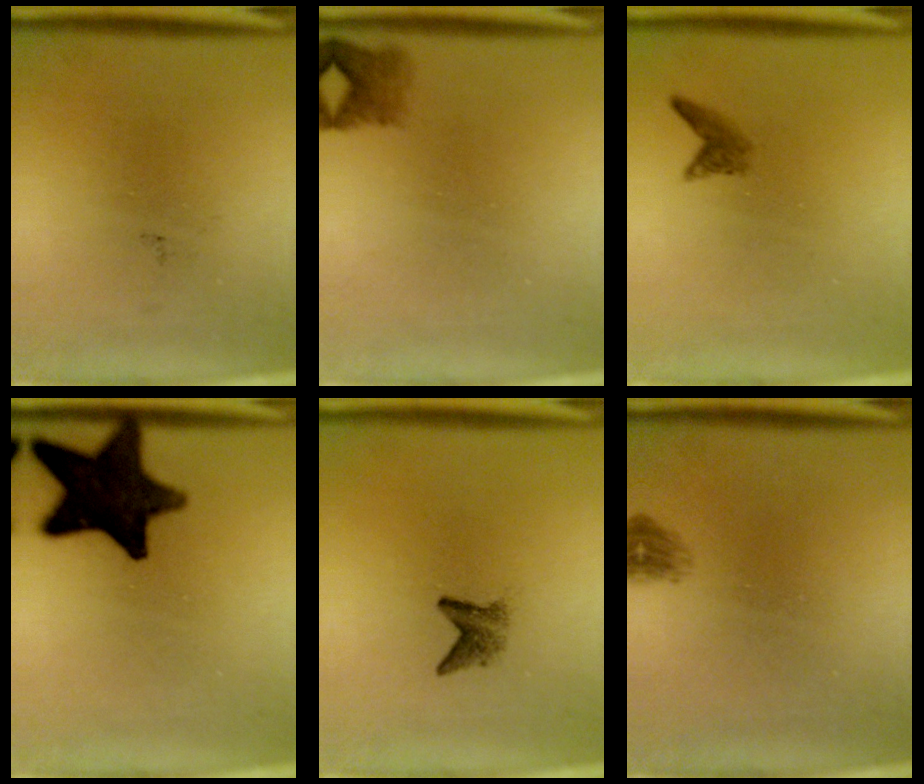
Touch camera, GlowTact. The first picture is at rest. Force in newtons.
{"total": 2.3}
{"total": 1.5}
{"total": 15.4}
{"total": 2.0}
{"total": 1.3}